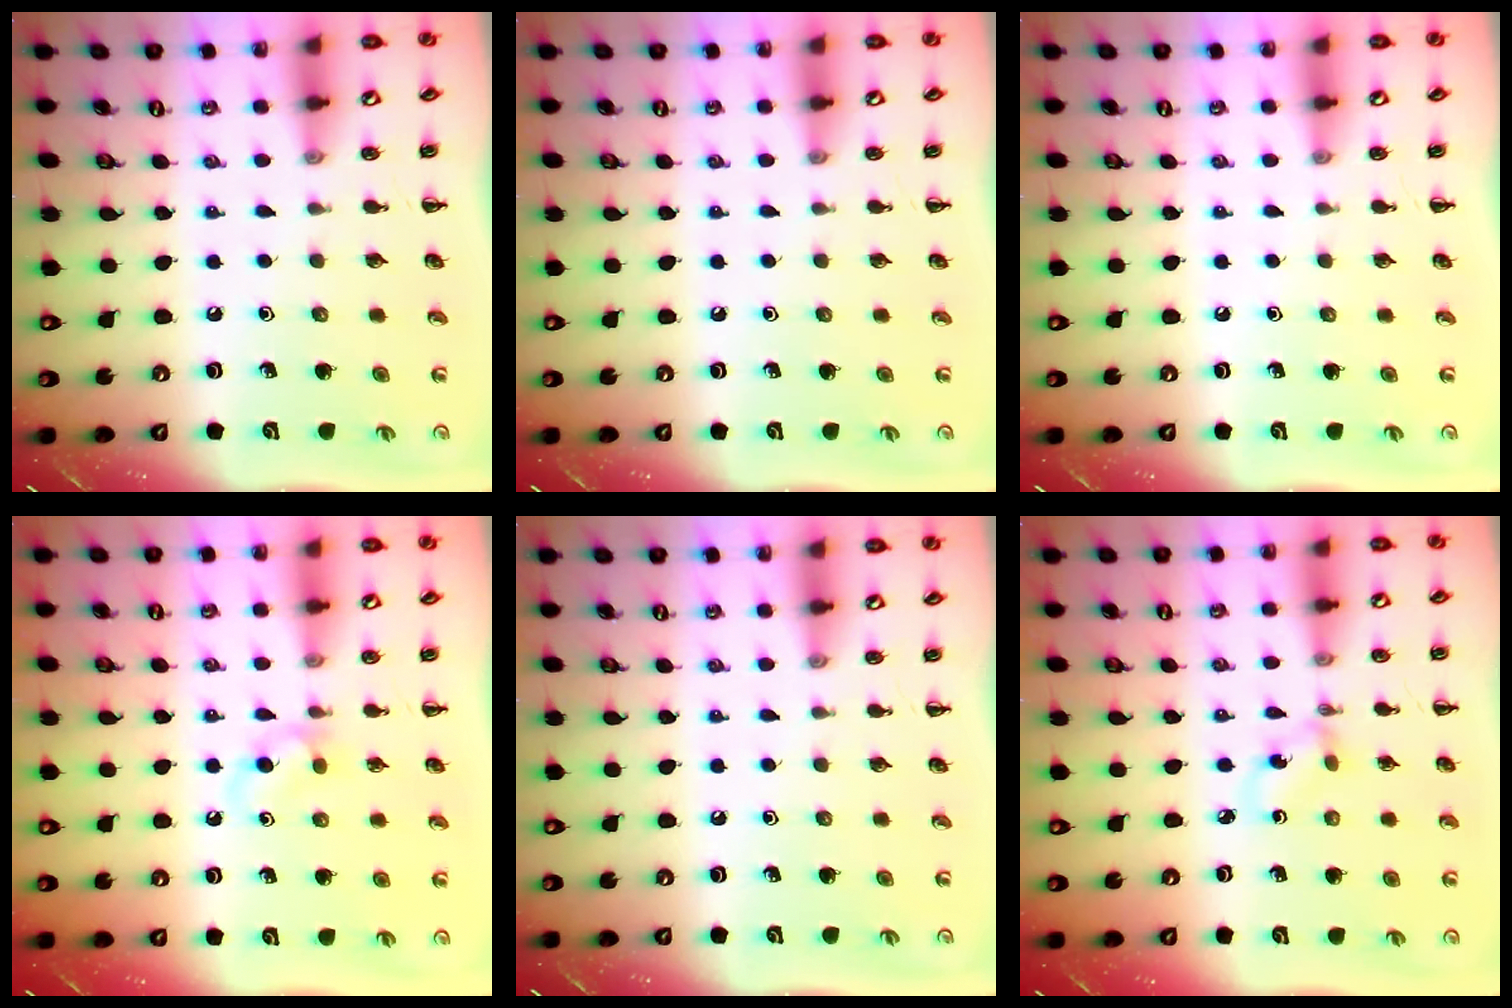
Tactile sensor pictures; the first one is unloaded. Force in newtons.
{"total": 0.0}
{"total": 0.0}
{"total": 4.6, "press": 4.4, "slide": 1.5}
{"total": 0.0}
{"total": 1.4, "press": 1.3, "slide": 0.6}